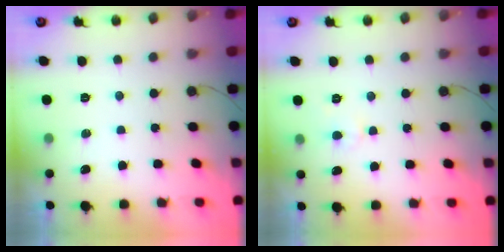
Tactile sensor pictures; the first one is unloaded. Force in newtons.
{"total": 2.3, "press": 2.3, "slide": 0.1}